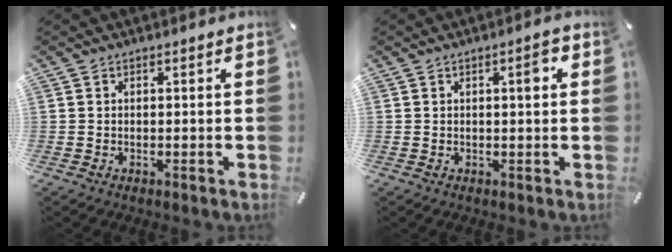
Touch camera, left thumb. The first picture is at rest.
{"total": 3.3, "force": [1.1, 0.9, 3.0], "torque": [-0.035, -0.003, 0.009]}